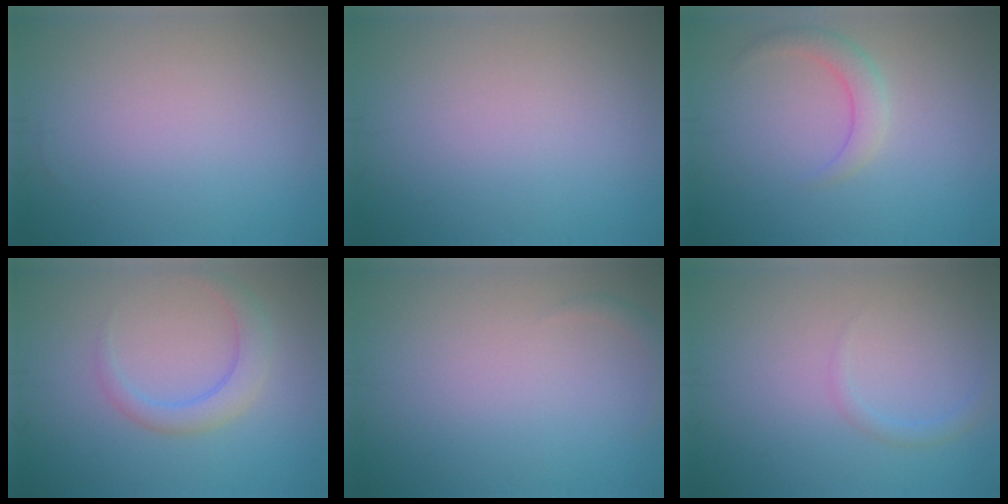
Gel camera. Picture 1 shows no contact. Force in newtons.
{"total": 0.0}
{"total": 2.2, "press": 2.2, "slide": 0.2}
{"total": 2.8, "press": 2.8, "slide": 0.1}
{"total": 0.9, "press": 0.9, "slide": 0.1}
{"total": 1.0, "press": 1.0, "slide": 0.1}